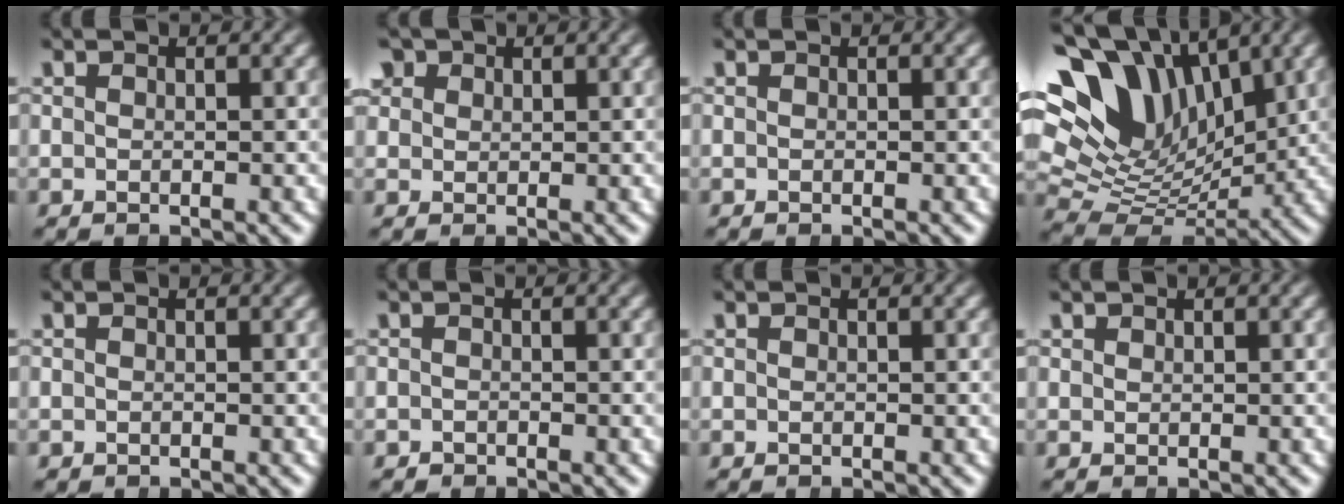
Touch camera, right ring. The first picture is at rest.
{"total": 1.9, "force": [1.5, 1.0, 0.5], "torque": [-0.005, -0.004, 0.035]}
{"total": 0.0}
{"total": 14.2, "force": [4.5, 10.4, 8.5], "torque": [-0.155, -0.001, 0.065]}
{"total": 0.0}
{"total": 0.5, "force": [-0.4, -0.2, -0.3], "torque": [0.006, -0.008, -0.002]}
{"total": 0.0}
{"total": 0.7, "force": [0.5, -0.3, -0.2], "torque": [0.010, -0.007, 0.016]}